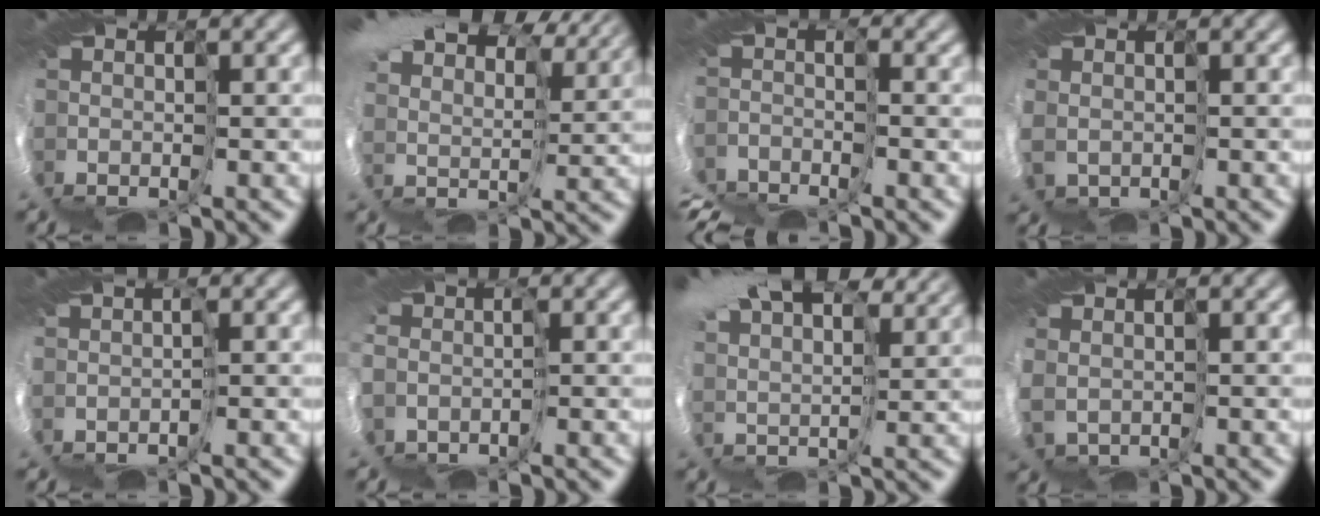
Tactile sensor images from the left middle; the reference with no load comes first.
{"total": 11.7, "force": [11.2, 1.7, 3.0], "torque": [-0.079, 0.030, 0.219]}
{"total": 5.9, "force": [-5.2, -2.4, -1.2], "torque": [0.009, -0.030, -0.041]}
{"total": 2.8, "force": [0.3, 2.7, 0.8], "torque": [-0.049, -0.008, 0.001]}
{"total": 2.2, "force": [-0.3, -2.2, -0.3], "torque": [0.016, -0.003, 0.025]}
{"total": 1.2, "force": [-0.9, -0.5, -0.7], "torque": [0.007, -0.010, 0.003]}
{"total": 10.5, "force": [9.9, -0.7, 3.4], "torque": [-0.054, 0.033, 0.182]}
{"total": 2.9, "force": [1.5, 2.2, 1.0], "torque": [-0.051, -0.002, 0.017]}